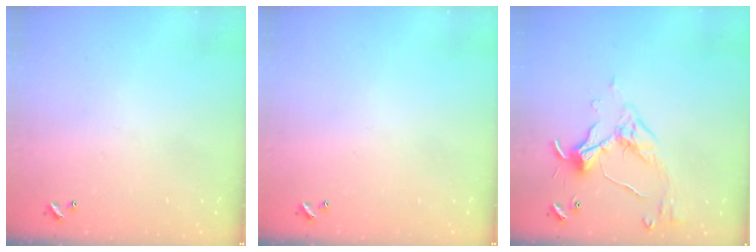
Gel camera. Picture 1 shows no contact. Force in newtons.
{"total": 0.0}
{"total": 5.7, "press": 5.7, "slide": 1.0}